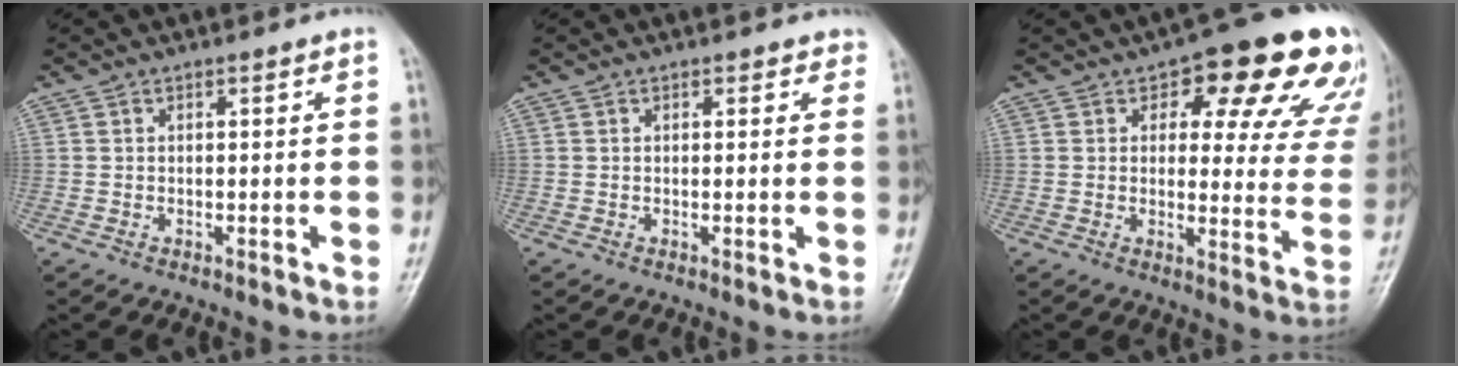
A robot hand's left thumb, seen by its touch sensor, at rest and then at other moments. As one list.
[{"total": 1.4, "force": [0.9, 0.9, 0.4], "torque": [0.015, -0.003, 0.004]}, {"total": 18.7, "force": [10.7, 8.4, 12.9], "torque": [-0.101, -0.030, 0.118]}]